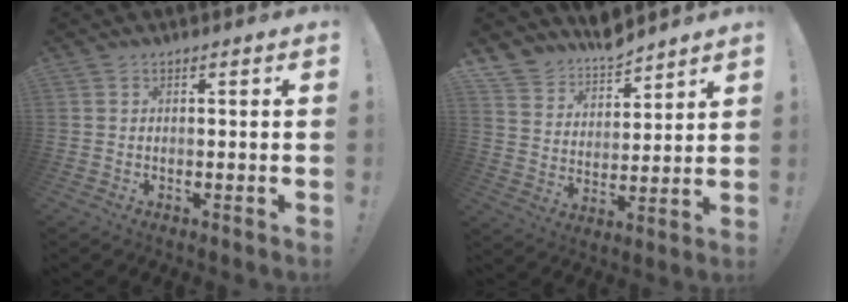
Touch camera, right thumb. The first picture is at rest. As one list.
[{"total": 8.7, "force": [7.9, 3.7, 0.3], "torque": [-0.021, -0.078, 0.150]}]